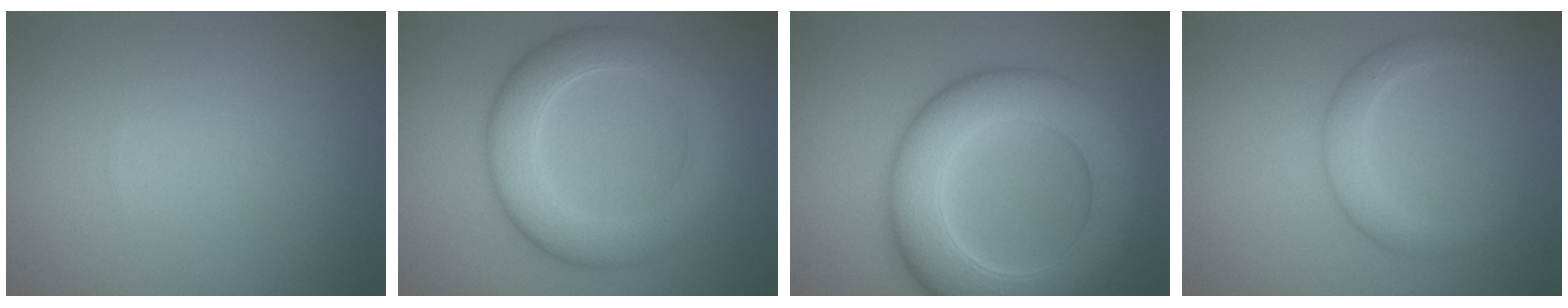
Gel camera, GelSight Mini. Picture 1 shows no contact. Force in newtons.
{"total": 6.4, "press": 6.4, "slide": 0.3}
{"total": 9.9, "press": 9.9, "slide": 0.3}
{"total": 2.5, "press": 2.5, "slide": 0.2}